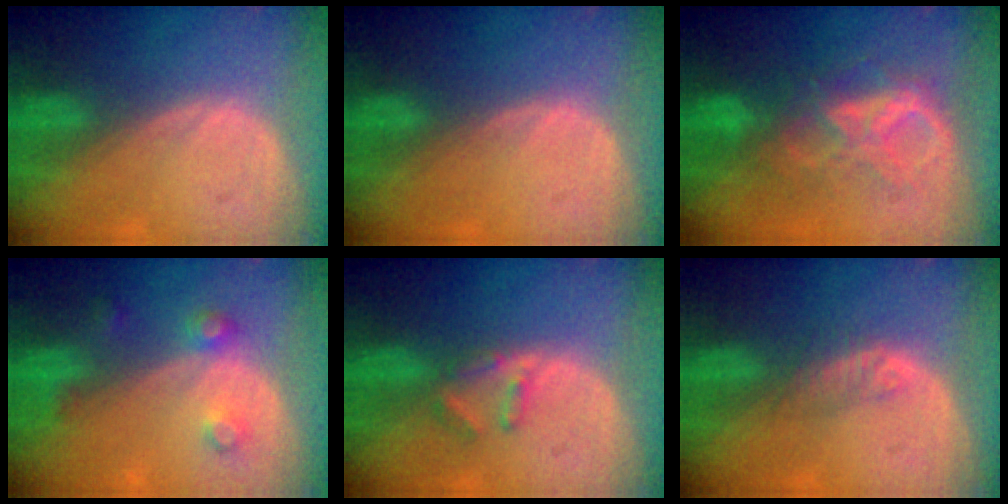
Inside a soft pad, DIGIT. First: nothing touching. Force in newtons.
{"total": 0.0}
{"total": 7.2, "press": 7.2, "slide": 0.3}
{"total": 3.8, "press": 3.8, "slide": 0.1}
{"total": 3.0, "press": 3.0, "slide": 0.4}
{"total": 2.3, "press": 2.1, "slide": 0.8}